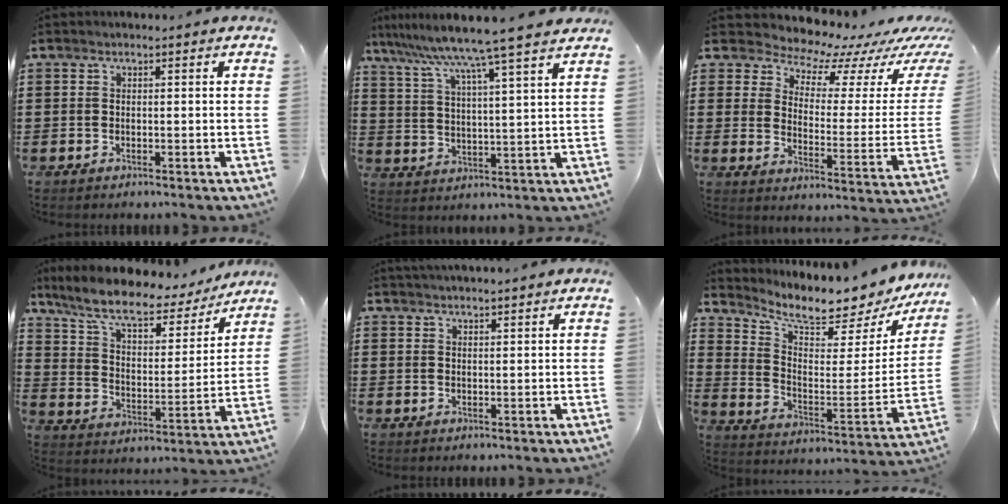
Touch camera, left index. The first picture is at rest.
{"total": 8.2, "force": [7.1, -1.6, 3.7], "torque": [-0.100, -0.048, 0.115]}
{"total": 6.1, "force": [5.7, 2.1, 1.0], "torque": [-0.032, -0.056, 0.091]}
{"total": 9.3, "force": [7.8, 2.2, 4.7], "torque": [-0.122, -0.038, 0.133]}
{"total": 1.6, "force": [1.6, -0.1, 0.3], "torque": [-0.009, 0.002, 0.032]}
{"total": 6.0, "force": [5.3, 0.7, 2.6], "torque": [-0.065, -0.058, 0.081]}